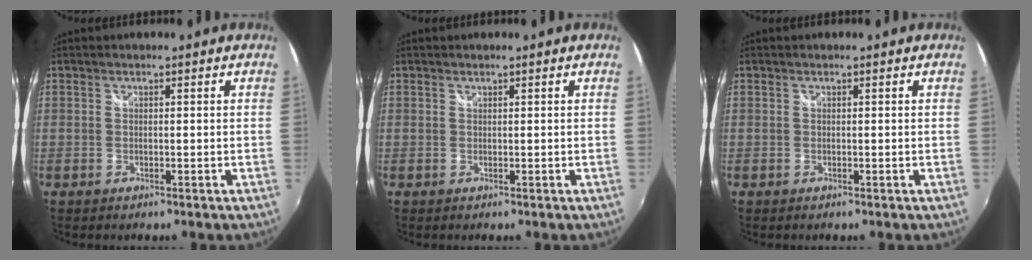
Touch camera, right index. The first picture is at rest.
{"total": 0.0}
{"total": 0.0}